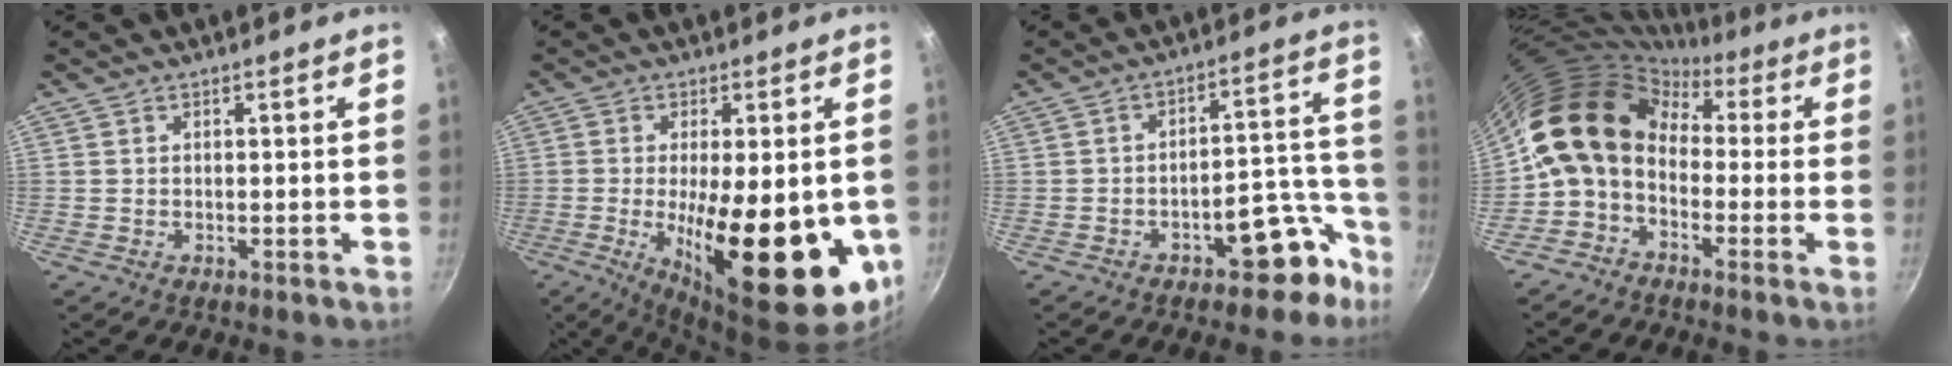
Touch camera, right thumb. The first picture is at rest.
{"total": 21.9, "force": [-3.7, 8.0, 20.0], "torque": [-0.279, -0.018, -0.043]}
{"total": 8.9, "force": [-5.9, 4.4, 5.0], "torque": [-0.002, 0.073, -0.068]}
{"total": 13.6, "force": [-0.1, 10.3, 8.9], "torque": [-0.139, 0.044, -0.028]}